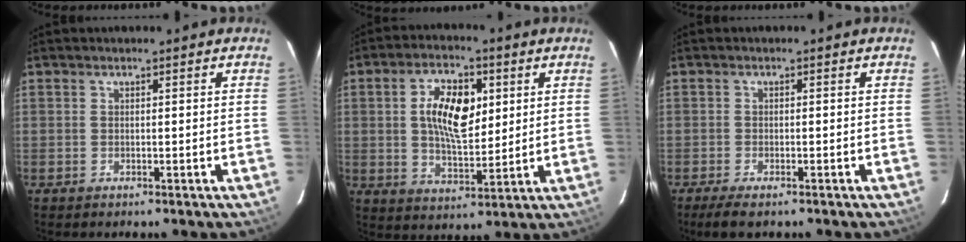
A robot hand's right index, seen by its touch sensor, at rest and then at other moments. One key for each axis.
{"total": 11.2, "fx": 2.6, "fy": 5.8, "fz": 9.3, "tx": -0.167, "ty": 0.014, "tz": 0.049}
{"total": 4.2, "fx": -3.1, "fy": 1.1, "fz": 2.6, "tx": -0.061, "ty": -0.015, "tz": -0.055}